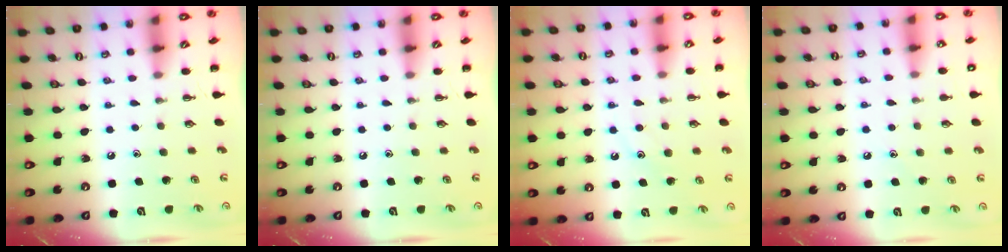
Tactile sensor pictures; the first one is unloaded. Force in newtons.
{"total": 0.0}
{"total": 10.7, "press": 10.6, "slide": 1.4}
{"total": 7.9, "press": 7.6, "slide": 2.2}